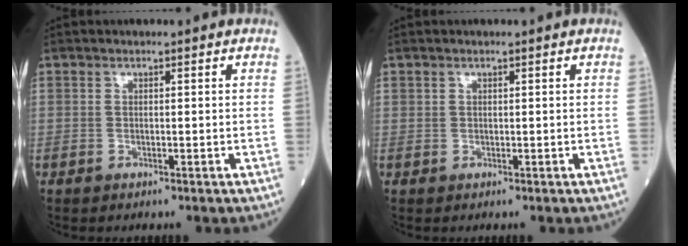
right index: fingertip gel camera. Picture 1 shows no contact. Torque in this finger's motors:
{"motor_torque": [0.09, 0.12, 0.04, 0.01]}